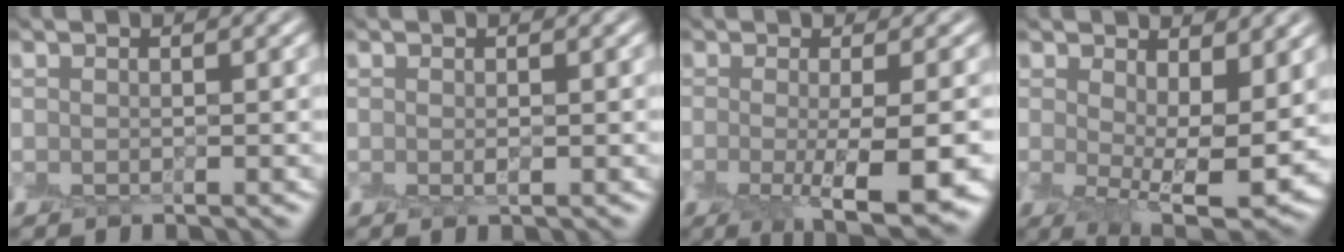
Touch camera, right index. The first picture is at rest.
{"total": 0.6, "force": [-0.1, 0.1, 0.6], "torque": [-0.012, -0.002, 0.000]}
{"total": 7.3, "force": [-2.1, 1.6, 6.8], "torque": [-0.109, -0.019, -0.027]}
{"total": 8.0, "force": [0.8, 3.4, 7.2], "torque": [-0.122, -0.027, 0.026]}